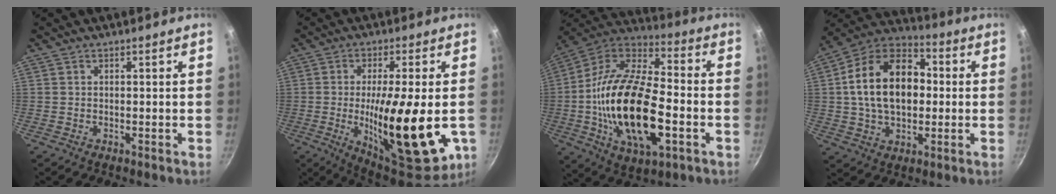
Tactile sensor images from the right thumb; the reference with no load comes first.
{"total": 22.3, "force": [-3.8, 6.6, 21.0], "torque": [-0.304, -0.005, -0.049]}
{"total": 26.7, "force": [-5.1, 13.0, 22.8], "torque": [-0.427, 0.026, -0.100]}
{"total": 19.1, "force": [1.1, 12.7, 14.3], "torque": [-0.211, 0.033, 0.004]}